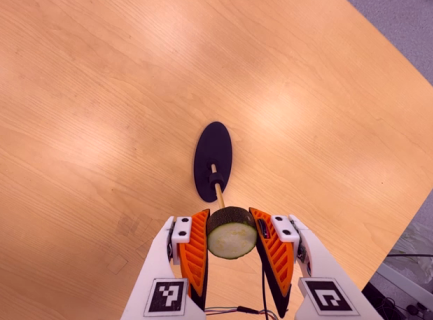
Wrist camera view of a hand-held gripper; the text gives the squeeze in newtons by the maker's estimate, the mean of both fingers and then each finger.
{"total": 11.3, "left": 11.4, "right": 11.3}